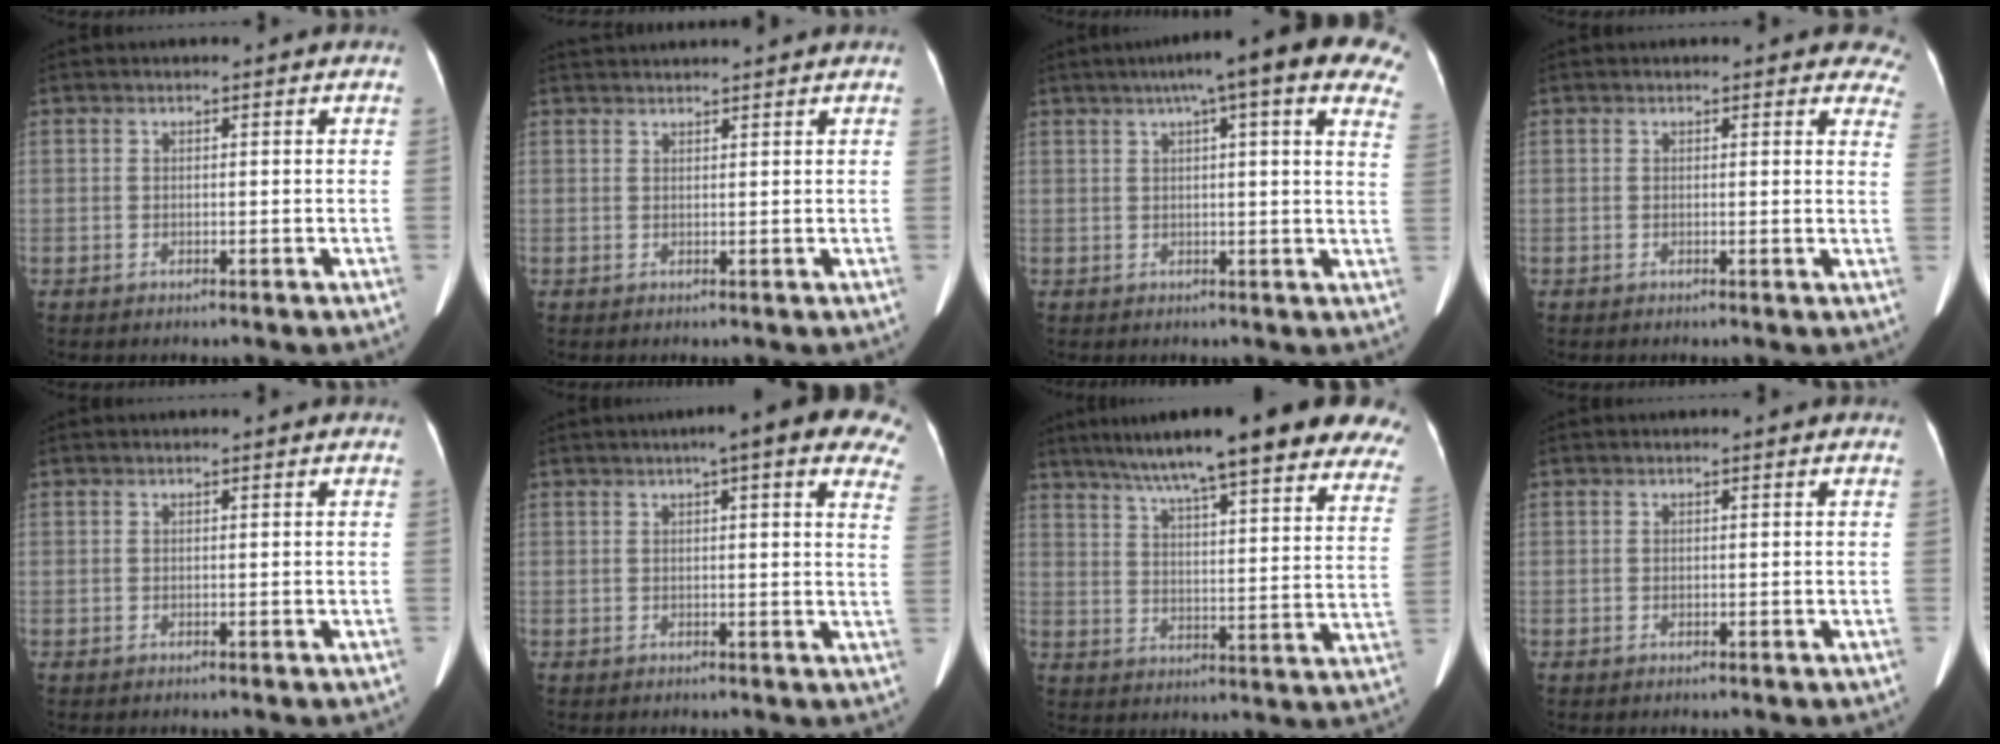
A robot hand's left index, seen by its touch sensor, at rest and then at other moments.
{"total": 5.1, "force": [4.9, -0.5, 1.2], "torque": [-0.013, 0.031, 0.072]}
{"total": 18.4, "force": [12.3, 2.6, 13.5], "torque": [-0.186, 0.038, 0.135]}
{"total": 6.1, "force": [5.6, 2.1, 1.3], "torque": [0.021, -0.013, 0.025]}
{"total": 0.0}
{"total": 13.0, "force": [8.2, 2.1, 9.8], "torque": [-0.114, 0.014, 0.079]}
{"total": 26.9, "force": [21.9, 3.4, 15.2], "torque": [-0.201, -0.002, 0.273]}
{"total": 0.0}